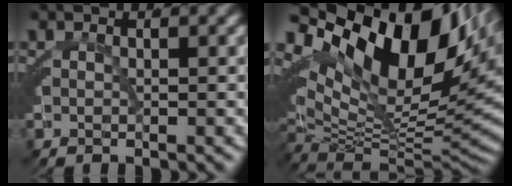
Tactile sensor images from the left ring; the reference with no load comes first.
{"total": 20.6, "force": [5.5, 12.3, 15.6], "torque": [-0.224, 0.006, 0.085]}